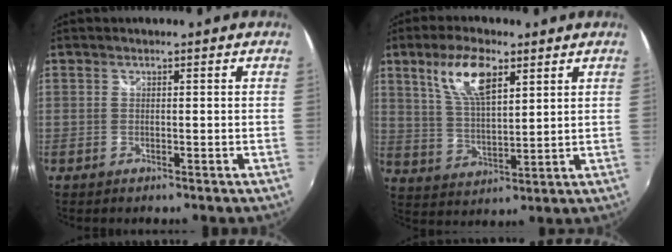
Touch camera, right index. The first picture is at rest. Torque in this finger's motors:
{"motor_torque": [0.62, 0.56, 0.26, 0.08]}